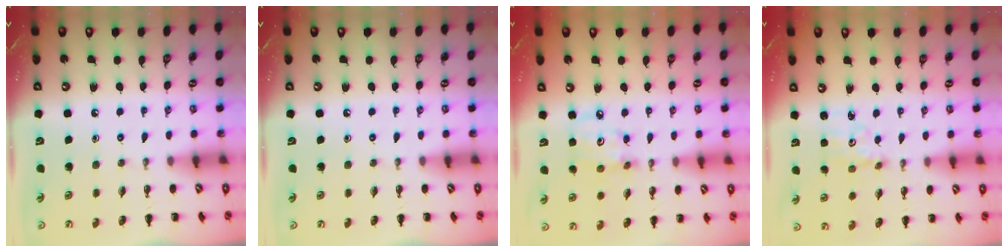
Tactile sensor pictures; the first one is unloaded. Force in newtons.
{"total": 0.0}
{"total": 5.1, "press": 5.1, "slide": 0.6}
{"total": 2.9, "press": 2.8, "slide": 0.7}